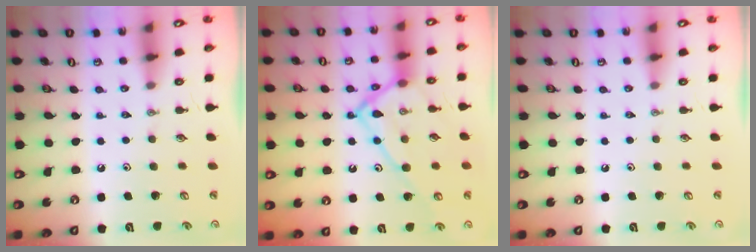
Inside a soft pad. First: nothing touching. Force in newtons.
{"total": 16.7, "press": 16.7, "slide": 1.2}
{"total": 0.0}